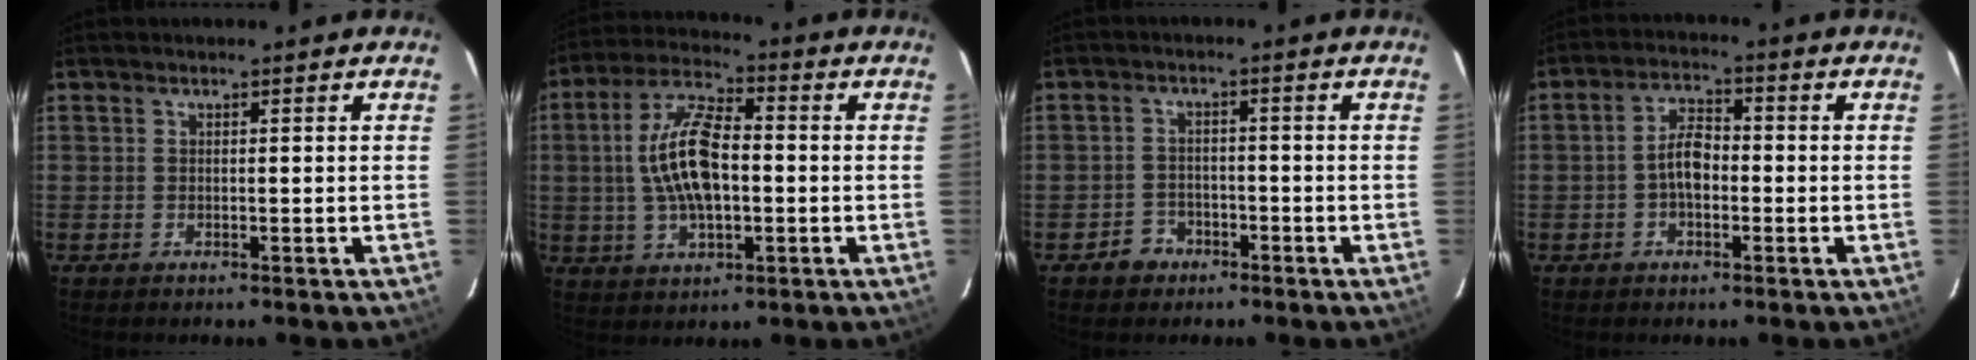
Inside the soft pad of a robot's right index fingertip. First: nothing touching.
{"total": 12.9, "force": [-0.4, 5.7, 11.6], "torque": [-0.234, 0.012, -0.005]}
{"total": 4.1, "force": [-2.5, 3.2, 0.3], "torque": [-0.016, 0.013, -0.039]}
{"total": 5.2, "force": [-1.0, 2.8, 4.3], "torque": [-0.082, 0.014, -0.017]}